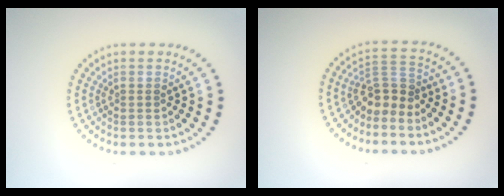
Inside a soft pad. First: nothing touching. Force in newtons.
{"total": 2.8, "press": 2.2, "slide": 1.7}